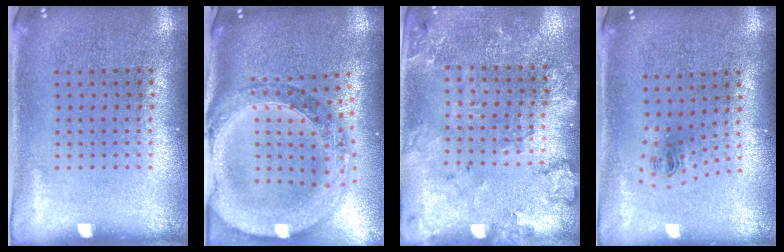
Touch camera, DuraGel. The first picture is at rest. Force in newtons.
{"total": 2.7, "press": 2.4, "slide": 1.4}
{"total": 1.7, "press": 1.7, "slide": 0.2}
{"total": 1.0, "press": 0.4, "slide": 0.9}